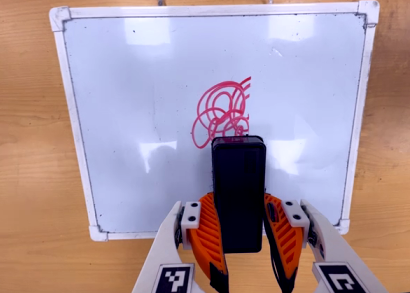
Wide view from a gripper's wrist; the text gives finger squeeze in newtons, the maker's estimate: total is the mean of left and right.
{"total": 8.8, "left": 7.5, "right": 10.2}